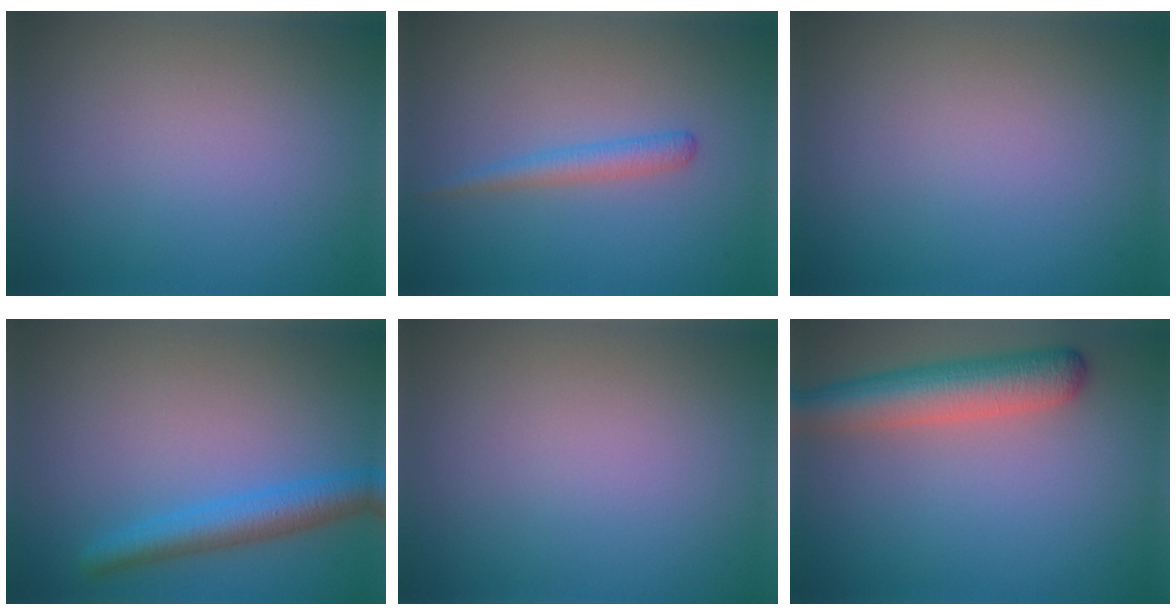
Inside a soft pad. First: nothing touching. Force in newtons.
{"total": 1.8, "press": 1.8, "slide": 0.1}
{"total": 0.0}
{"total": 3.7, "press": 3.7, "slide": 0.2}
{"total": 0.0}
{"total": 5.5, "press": 5.5, "slide": 0.2}